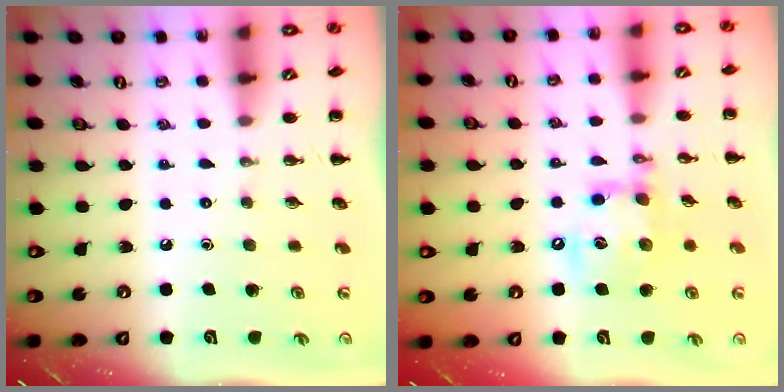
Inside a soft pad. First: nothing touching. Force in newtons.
{"total": 13.9, "press": 13.7, "slide": 2.3}